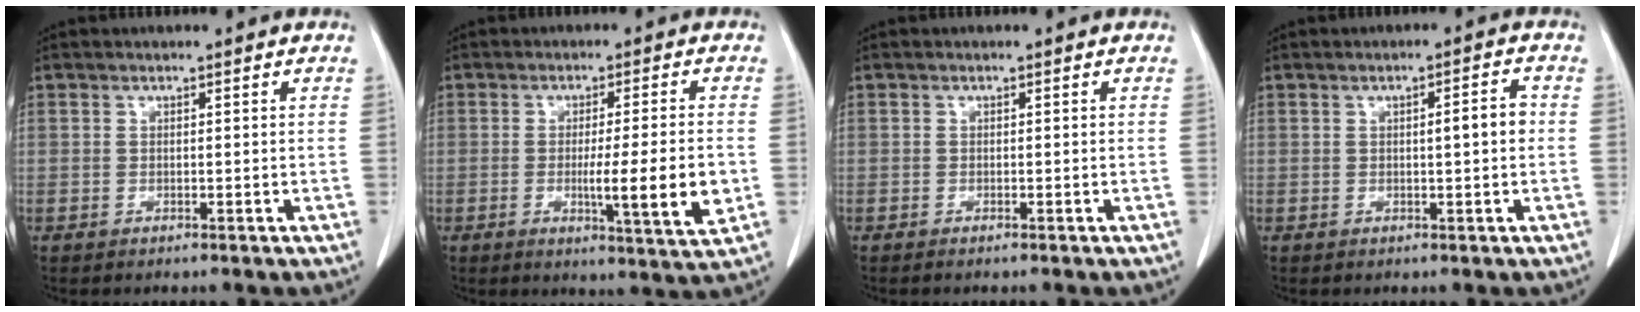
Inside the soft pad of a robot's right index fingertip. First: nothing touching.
{"total": 9.5, "force": [-1.8, -0.4, 9.3], "torque": [-0.142, -0.023, -0.029]}
{"total": 0.7, "force": [-0.6, 0.0, 0.4], "torque": [-0.008, -0.002, -0.008]}
{"total": 3.2, "force": [0.1, 0.4, 3.2], "torque": [-0.049, 0.005, 0.001]}